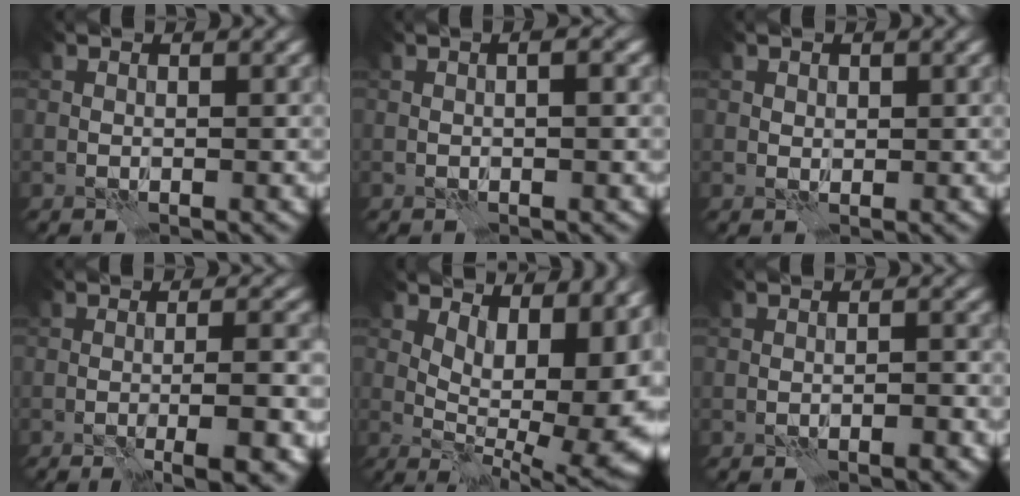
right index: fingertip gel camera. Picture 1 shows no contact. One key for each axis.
{"total": 2.4, "fx": 0.3, "fy": 0.7, "fz": 2.2, "tx": -0.010, "ty": 0.003, "tz": -0.005}
{"total": 0.8, "fx": 0.4, "fy": 0.6, "fz": 0.3, "tx": -0.004, "ty": -0.003, "tz": 0.009}
{"total": 5.5, "fx": -1.3, "fy": 1.4, "fz": 5.1, "tx": -0.056, "ty": -0.003, "tz": -0.013}
{"total": 12.7, "fx": 2.9, "fy": 6.2, "fz": 10.7, "tx": -0.106, "ty": 0.009, "tz": 0.052}
{"total": 1.6, "fx": -1.0, "fy": 0.1, "fz": 1.3, "tx": -0.017, "ty": 0.004, "tz": -0.014}